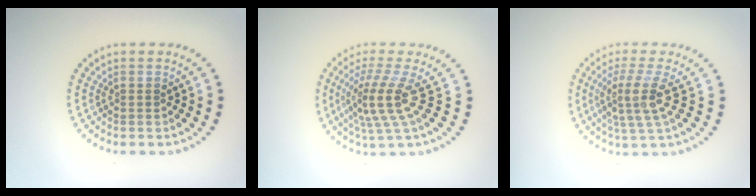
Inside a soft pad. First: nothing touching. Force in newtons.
{"total": 4.1, "press": 2.9, "slide": 3.0}
{"total": 3.8, "press": 2.7, "slide": 2.6}